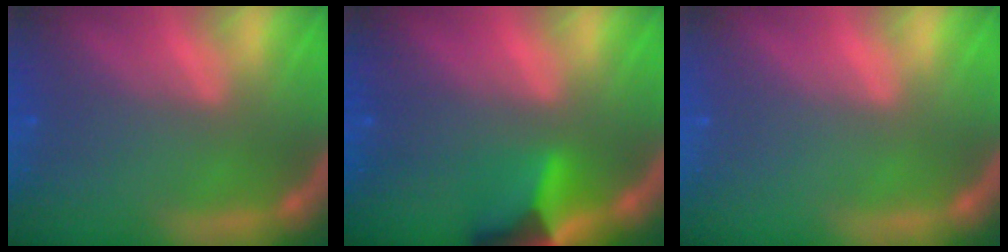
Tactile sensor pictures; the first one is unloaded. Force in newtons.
{"total": 4.9}
{"total": 0.0}